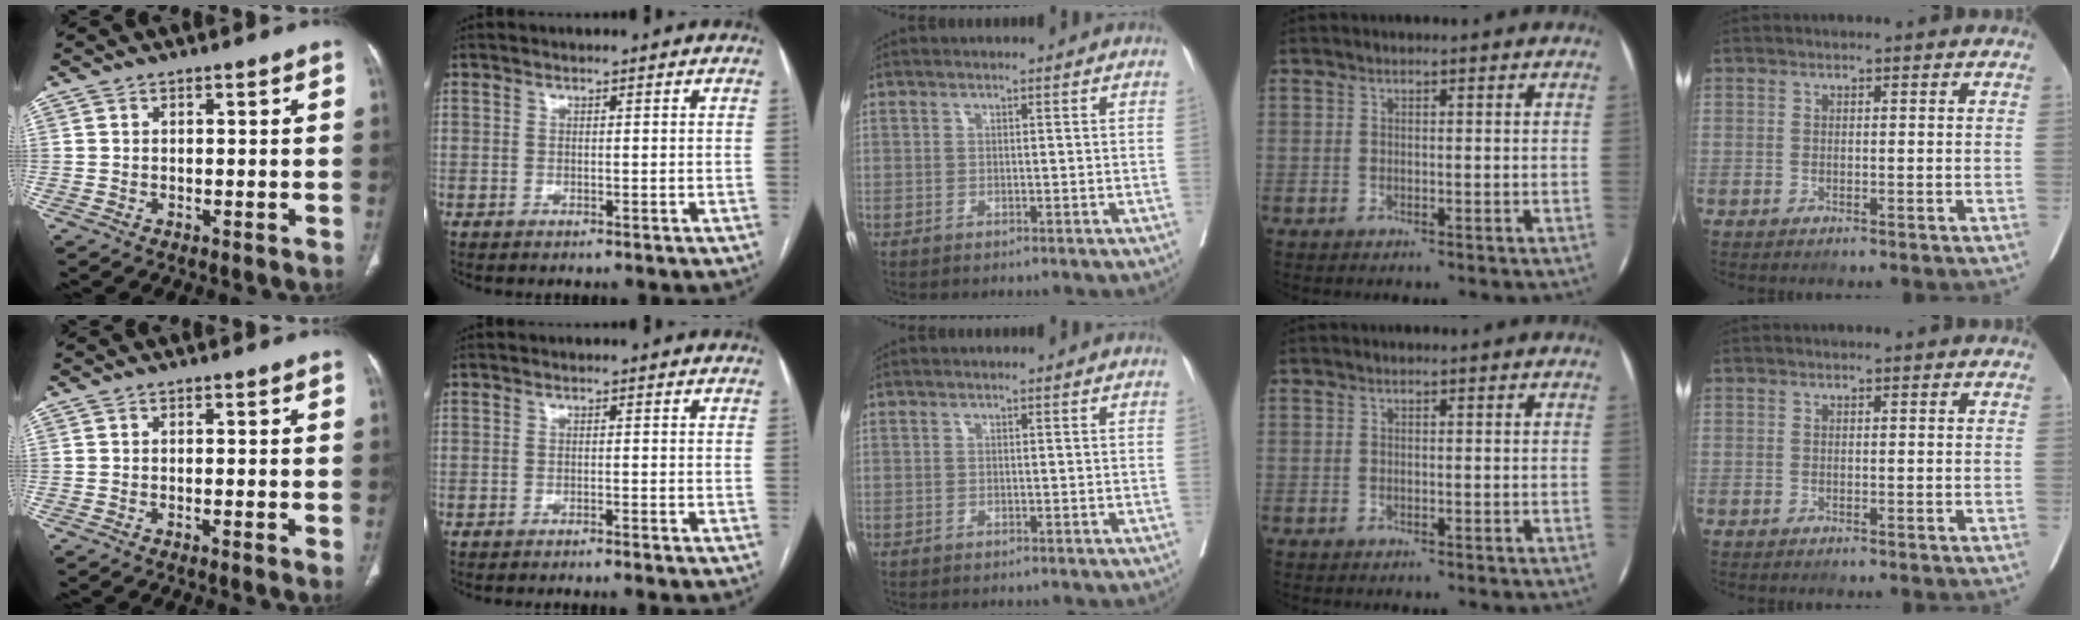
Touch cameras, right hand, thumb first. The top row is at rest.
{"thumb": {"total": 1.6, "force": [-0.4, 0.1, 1.5], "torque": [-0.030, -0.004, -0.006]}, "index": {"total": 2.0, "force": [-1.7, -0.5, 0.9], "torque": [-0.011, 0.005, -0.024]}}